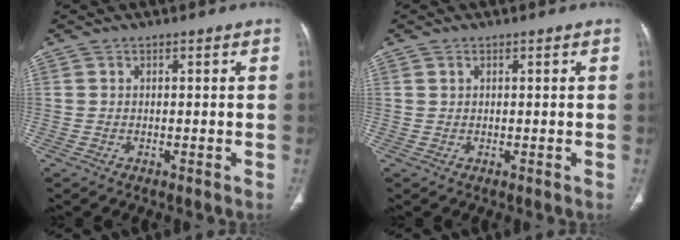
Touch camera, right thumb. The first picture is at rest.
{"total": 0.6, "force": [0.3, 0.4, 0.3], "torque": [-0.007, 0.000, 0.006]}